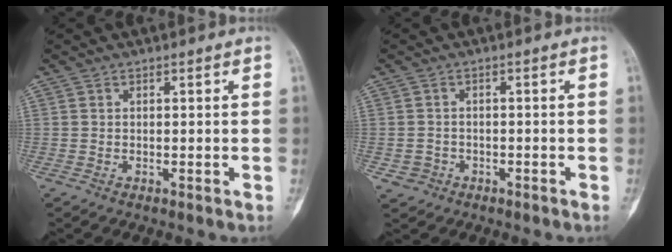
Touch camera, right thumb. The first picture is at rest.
{"total": 2.1, "force": [-0.9, 1.9, 0.1], "torque": [0.004, 0.013, -0.012]}